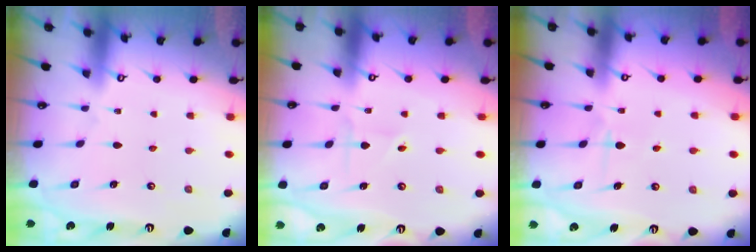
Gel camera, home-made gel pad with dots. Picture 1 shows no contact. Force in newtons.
{"total": 1.8, "press": 1.8, "slide": 0.1}
{"total": 5.9, "press": 5.9, "slide": 0.4}